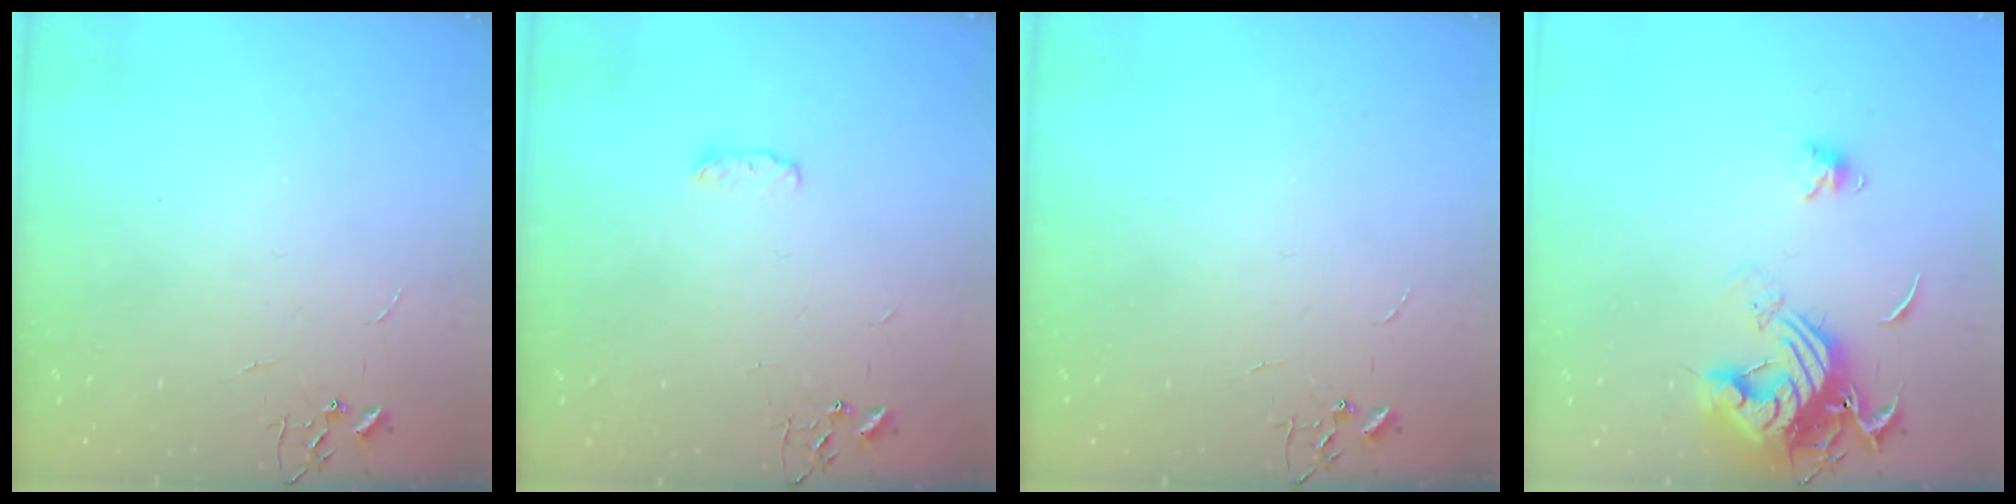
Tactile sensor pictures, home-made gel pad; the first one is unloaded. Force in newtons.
{"total": 4.2, "press": 4.1, "slide": 0.6}
{"total": 0.0}
{"total": 15.0, "press": 14.9, "slide": 1.6}